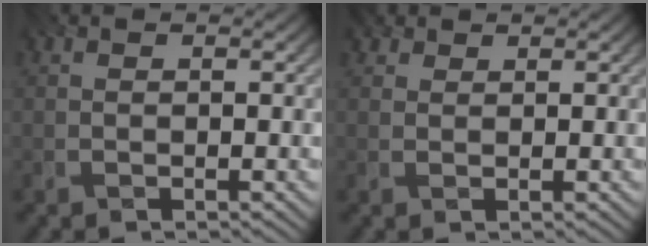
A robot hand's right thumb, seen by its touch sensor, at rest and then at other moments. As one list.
[{"total": 2.0, "force": [1.4, 1.2, 0.6], "torque": [-0.014, 0.001, 0.022]}]